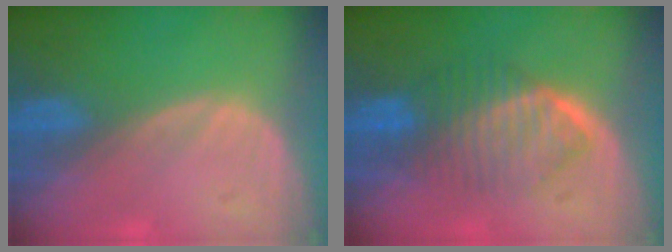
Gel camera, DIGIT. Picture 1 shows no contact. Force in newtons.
{"total": 6.5, "press": 6.5, "slide": 0.9}